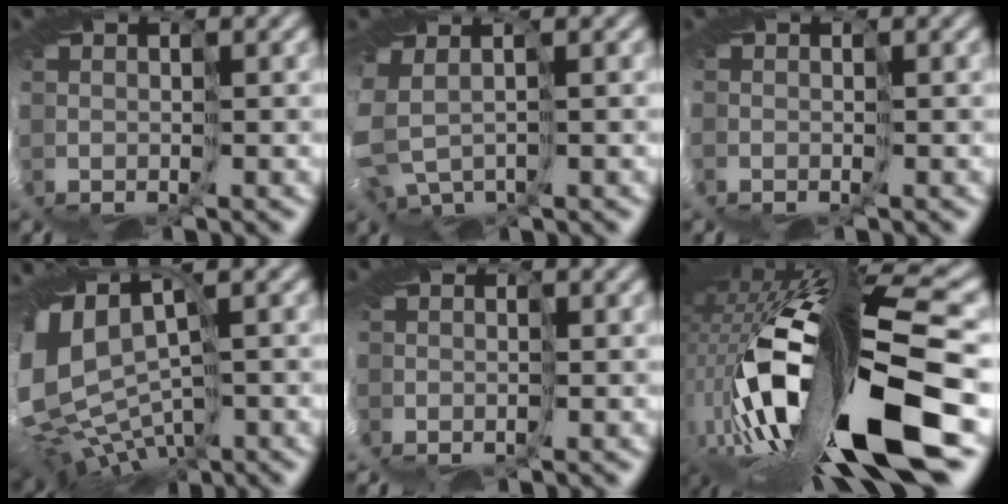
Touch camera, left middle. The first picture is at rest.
{"total": 3.3, "force": [-0.6, 2.7, 1.9], "torque": [-0.071, -0.024, 0.006]}
{"total": 1.1, "force": [-0.5, 0.8, 0.7], "torque": [-0.018, -0.001, -0.004]}
{"total": 10.4, "force": [-0.4, 6.8, 7.8], "torque": [-0.155, -0.012, 0.033]}
{"total": 4.6, "force": [-1.4, 3.6, 2.6], "torque": [-0.051, -0.002, -0.017]}
{"total": 16.2, "force": [-3.9, 5.5, 14.7], "torque": [-0.296, -0.059, -0.036]}